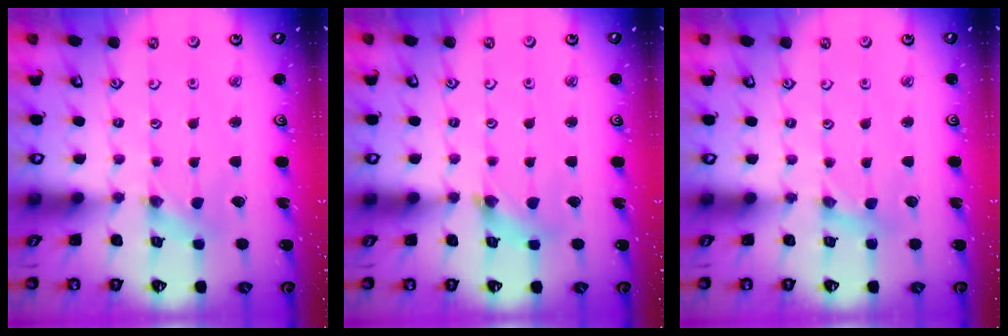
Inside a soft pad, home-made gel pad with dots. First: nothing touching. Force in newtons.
{"total": 2.5, "press": 2.4, "slide": 0.4}
{"total": 1.5, "press": 1.4, "slide": 0.2}